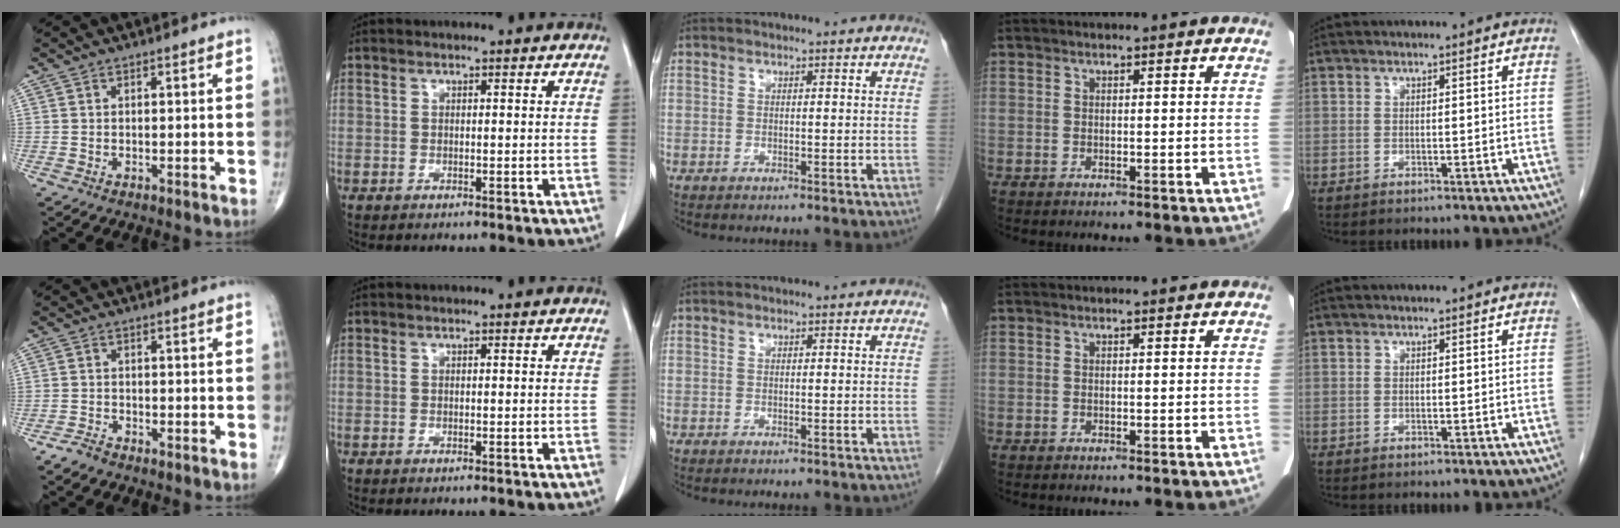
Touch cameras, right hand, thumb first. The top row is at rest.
{"thumb": {"total": 2.0, "force": [-1.7, 0.8, 0.6], "torque": [-0.020, 0.005, -0.031]}}